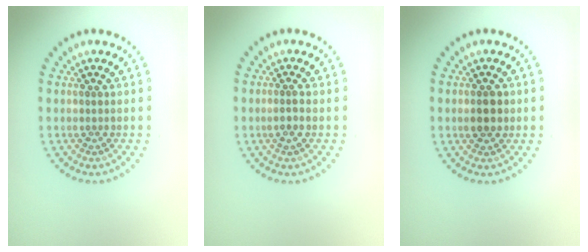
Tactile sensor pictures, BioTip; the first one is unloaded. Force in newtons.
{"total": 1.3, "press": 1.2, "slide": 0.5}
{"total": 2.1, "press": 2.1, "slide": 0.0}